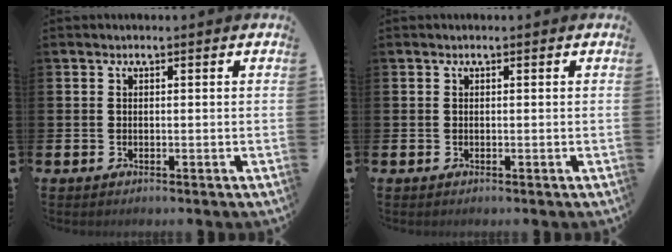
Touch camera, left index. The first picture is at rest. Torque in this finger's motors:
{"motor_torque": [0.00, 0.00, 0.00, 0.00]}